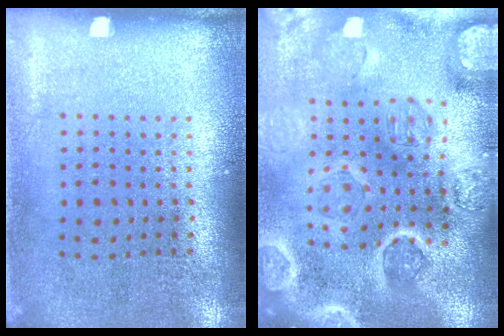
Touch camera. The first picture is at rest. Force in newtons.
{"total": 5.0, "press": 4.3, "slide": 2.4}